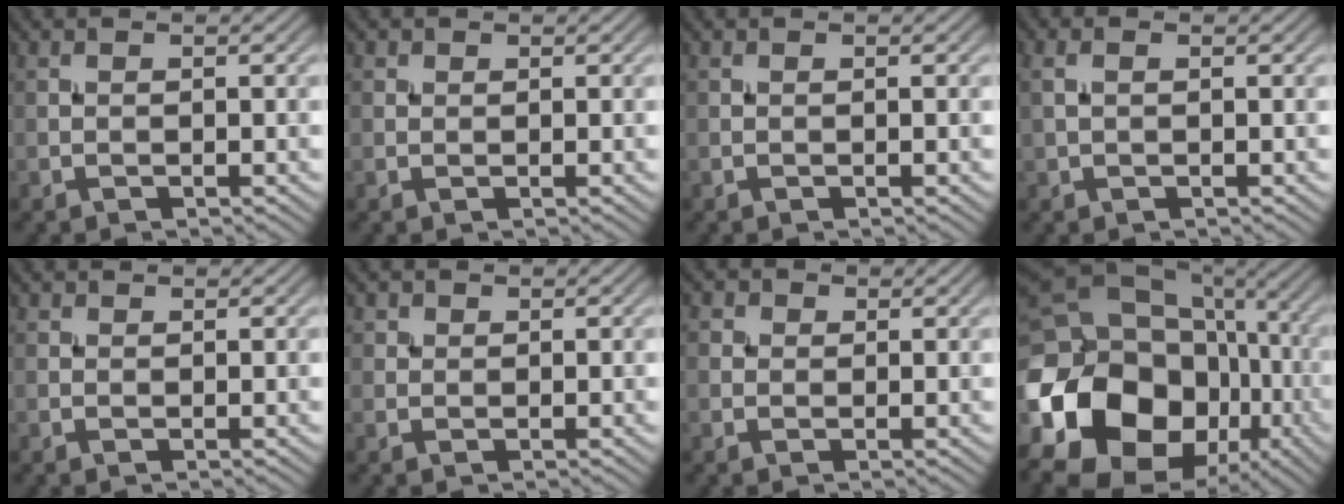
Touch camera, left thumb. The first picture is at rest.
{"total": 1.0, "force": [0.6, 0.8, 0.2], "torque": [-0.001, -0.001, 0.009]}
{"total": 0.0}
{"total": 1.6, "force": [0.5, 0.8, 1.3], "torque": [-0.038, 0.006, 0.008]}
{"total": 0.9, "force": [0.6, 0.6, 0.1], "torque": [-0.001, -0.001, 0.012]}
{"total": 1.8, "force": [1.1, 1.3, 0.4], "torque": [-0.010, -0.004, 0.018]}
{"total": 2.0, "force": [0.8, 1.7, 0.6], "torque": [-0.015, 0.000, 0.004]}
{"total": 20.7, "force": [-6.5, 15.8, 11.7], "torque": [-0.264, -0.018, -0.110]}